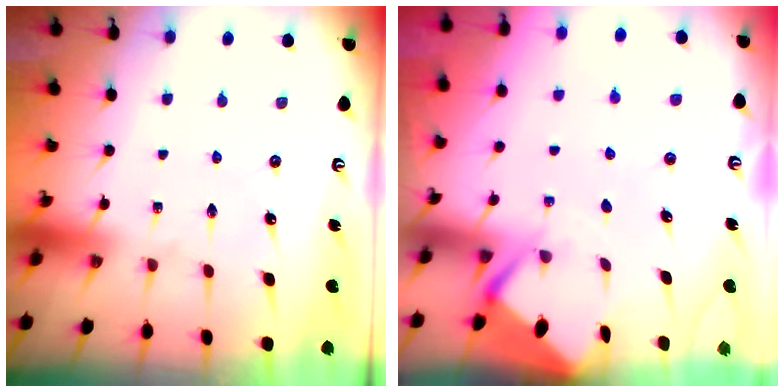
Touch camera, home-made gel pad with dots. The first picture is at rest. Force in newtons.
{"total": 2.8, "press": 2.8, "slide": 0.4}